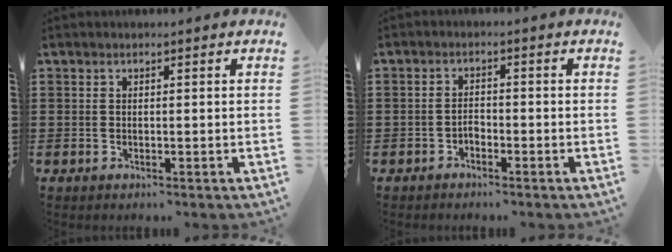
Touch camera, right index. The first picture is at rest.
{"total": 1.4, "force": [-1.1, 0.7, 0.5], "torque": [-0.013, 0.001, -0.022]}